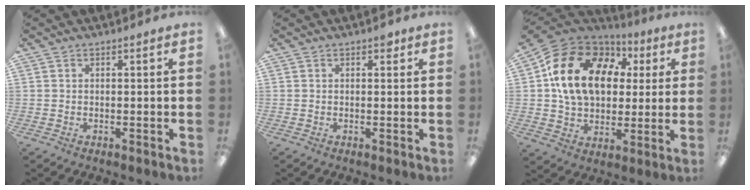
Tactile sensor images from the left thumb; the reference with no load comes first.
{"total": 1.5, "force": [0.8, 0.8, 0.9], "torque": [-0.003, -0.003, 0.010]}
{"total": 19.1, "force": [5.6, 14.4, 11.2], "torque": [-0.220, 0.003, 0.109]}